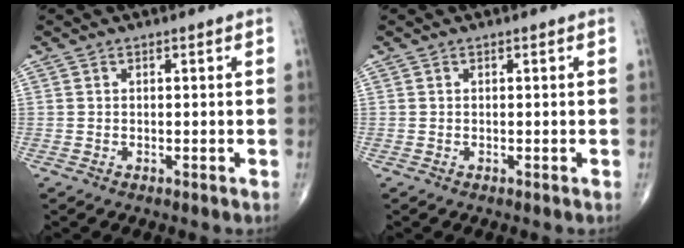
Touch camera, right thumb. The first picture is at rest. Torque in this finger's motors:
{"motor_torque": [-0.01, -0.01, 0.02, -0.03, 0.03]}